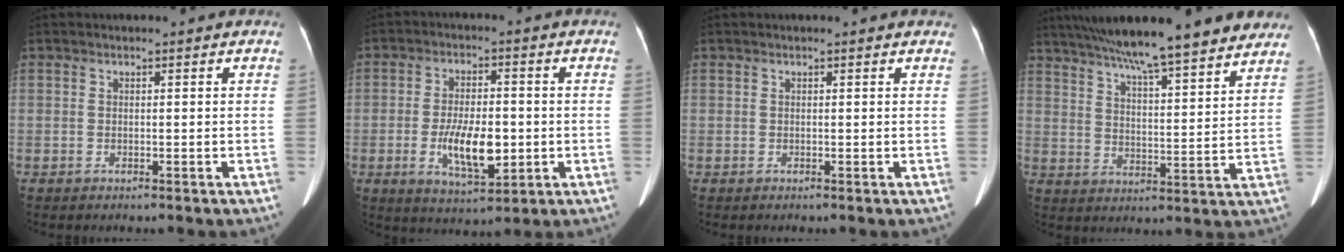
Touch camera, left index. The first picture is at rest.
{"total": 9.1, "force": [-1.9, 3.5, 8.2], "torque": [-0.155, -0.007, -0.027]}
{"total": 1.7, "force": [1.5, 0.6, 0.5], "torque": [-0.007, 0.003, -0.001]}
{"total": 22.1, "force": [18.5, 2.1, 11.8], "torque": [-0.188, 0.023, 0.261]}